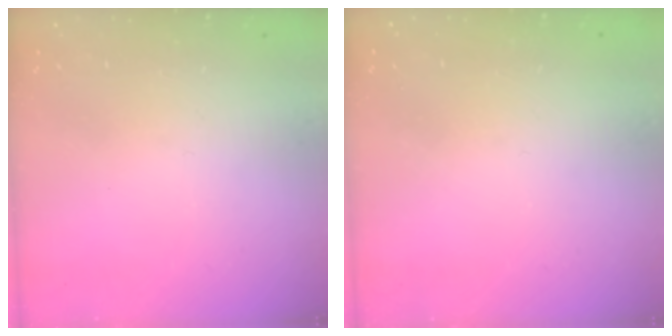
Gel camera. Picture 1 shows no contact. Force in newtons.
{"total": 9.6, "press": 9.6, "slide": 0.4}